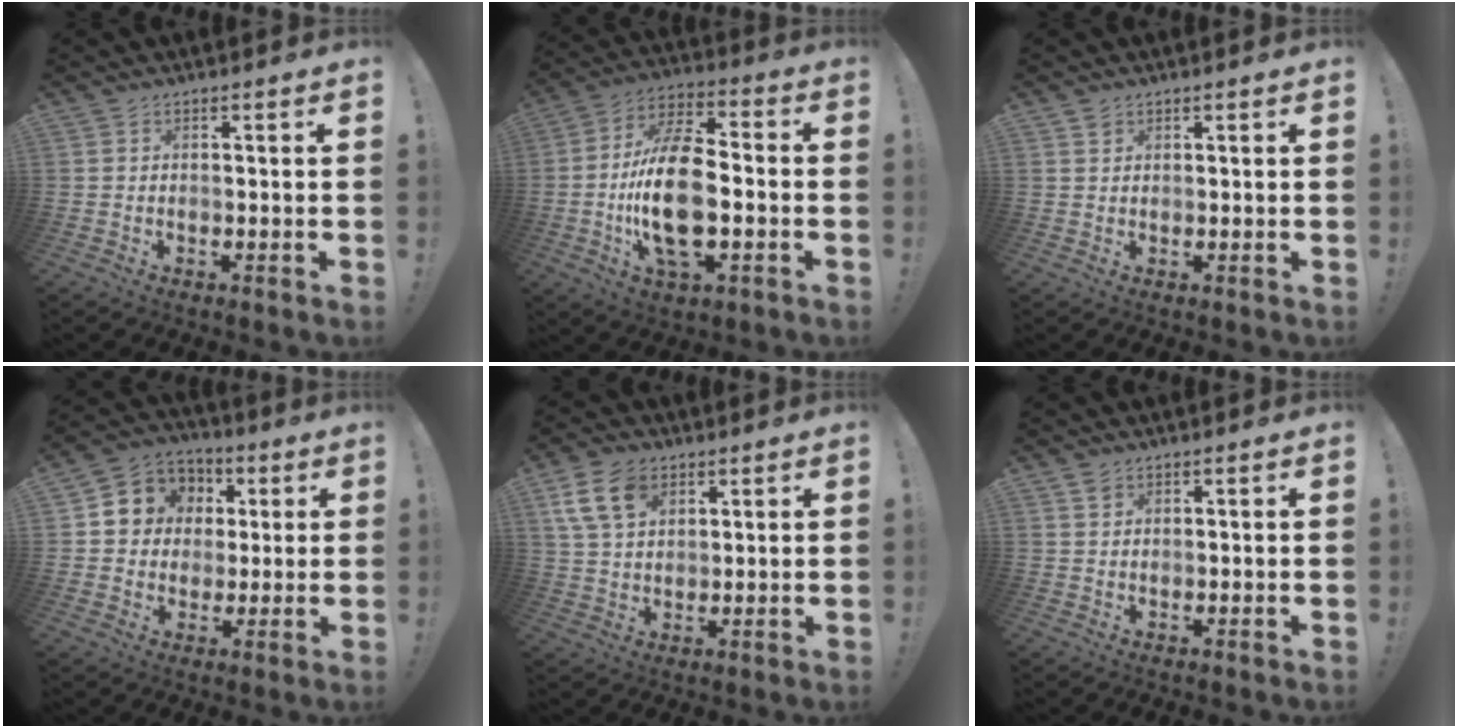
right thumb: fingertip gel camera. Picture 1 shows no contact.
{"total": 18.9, "force": [-3.0, 9.6, 16.0], "torque": [-0.315, 0.001, -0.055]}
{"total": 1.4, "force": [0.9, 1.0, 0.2], "torque": [0.009, -0.007, 0.015]}
{"total": 8.7, "force": [1.3, 8.3, 2.1], "torque": [-0.038, -0.003, 0.033]}
{"total": 11.2, "force": [5.7, 7.2, 6.3], "torque": [-0.123, -0.011, 0.113]}
{"total": 1.7, "force": [1.2, 1.1, 0.5], "torque": [0.004, -0.006, 0.021]}